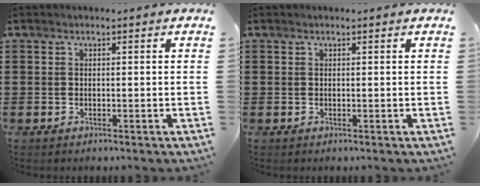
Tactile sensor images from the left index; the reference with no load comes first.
{"total": 0.0}